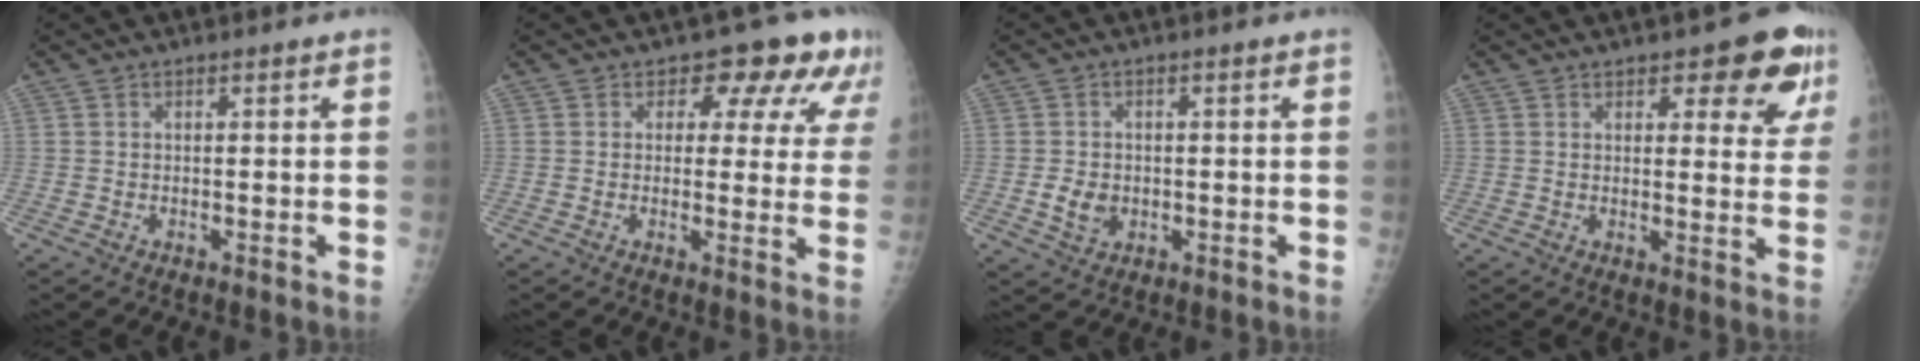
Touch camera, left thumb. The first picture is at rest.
{"total": 10.3, "force": [6.1, 6.1, 5.5], "torque": [-0.013, -0.020, 0.056]}
{"total": 4.0, "force": [-0.6, 3.2, 2.3], "torque": [-0.031, 0.001, -0.005]}
{"total": 9.8, "force": [5.7, 4.0, 6.9], "torque": [-0.041, -0.025, 0.066]}